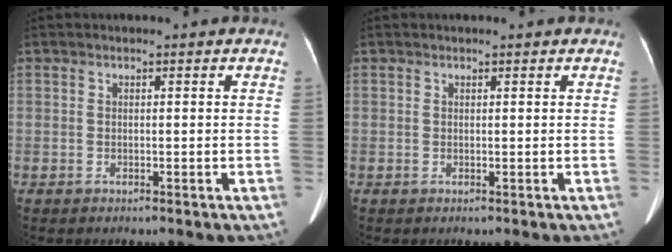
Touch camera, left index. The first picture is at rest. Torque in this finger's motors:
{"motor_torque": [0.08, 0.01, 0.02, 0.01]}